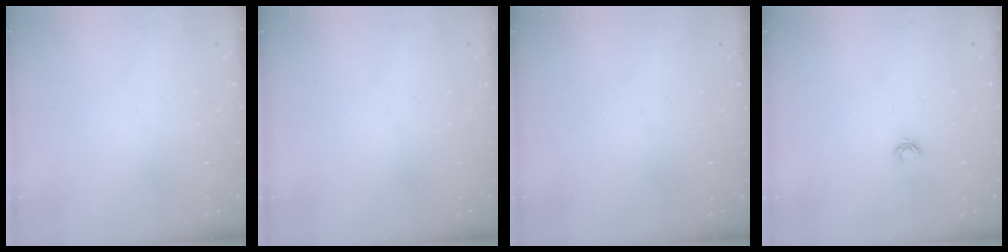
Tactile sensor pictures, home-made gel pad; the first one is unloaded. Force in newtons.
{"total": 0.0}
{"total": 0.0}
{"total": 3.7, "press": 3.7, "slide": 0.5}